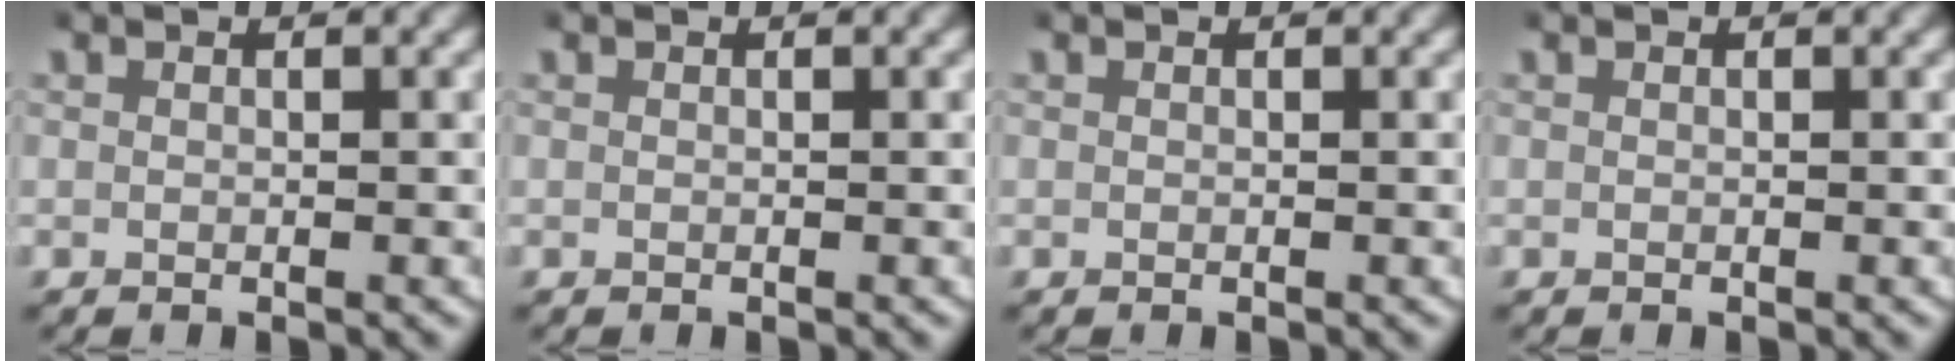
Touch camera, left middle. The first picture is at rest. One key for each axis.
{"total": 0.0}
{"total": 0.0}
{"total": 0.0}